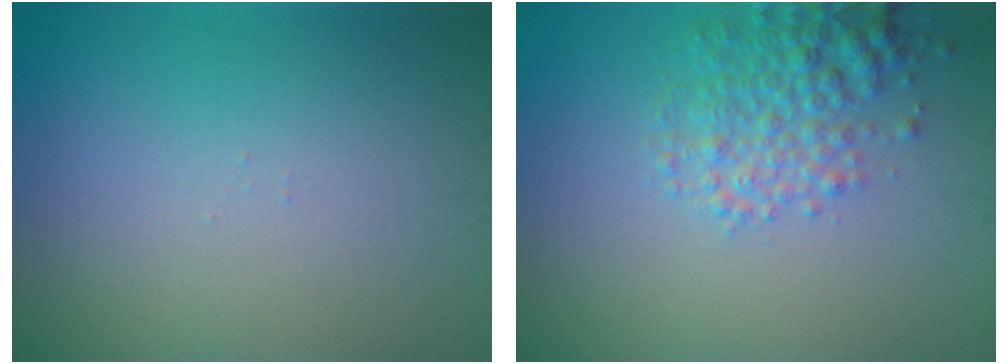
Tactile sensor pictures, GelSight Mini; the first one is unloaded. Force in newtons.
{"total": 3.6, "press": 3.6, "slide": 0.2}